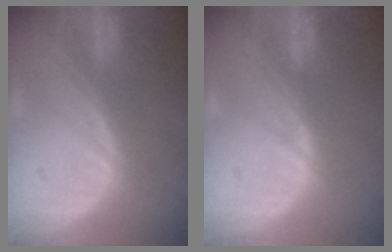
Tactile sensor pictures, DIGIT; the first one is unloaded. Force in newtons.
{"total": 0.6, "press": 0.6, "slide": 0.1}